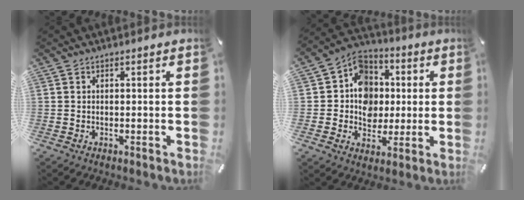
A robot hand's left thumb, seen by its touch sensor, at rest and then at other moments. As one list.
[{"total": 11.5, "force": [-0.4, 10.8, 4.1], "torque": [-0.056, 0.005, -0.002]}]